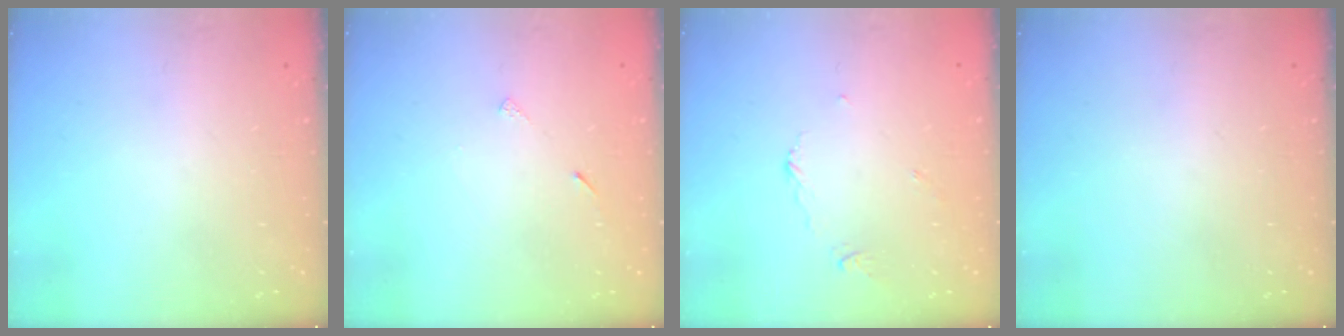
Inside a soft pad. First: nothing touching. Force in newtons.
{"total": 3.9, "press": 3.8, "slide": 0.6}
{"total": 3.6, "press": 3.6, "slide": 0.5}
{"total": 0.0}